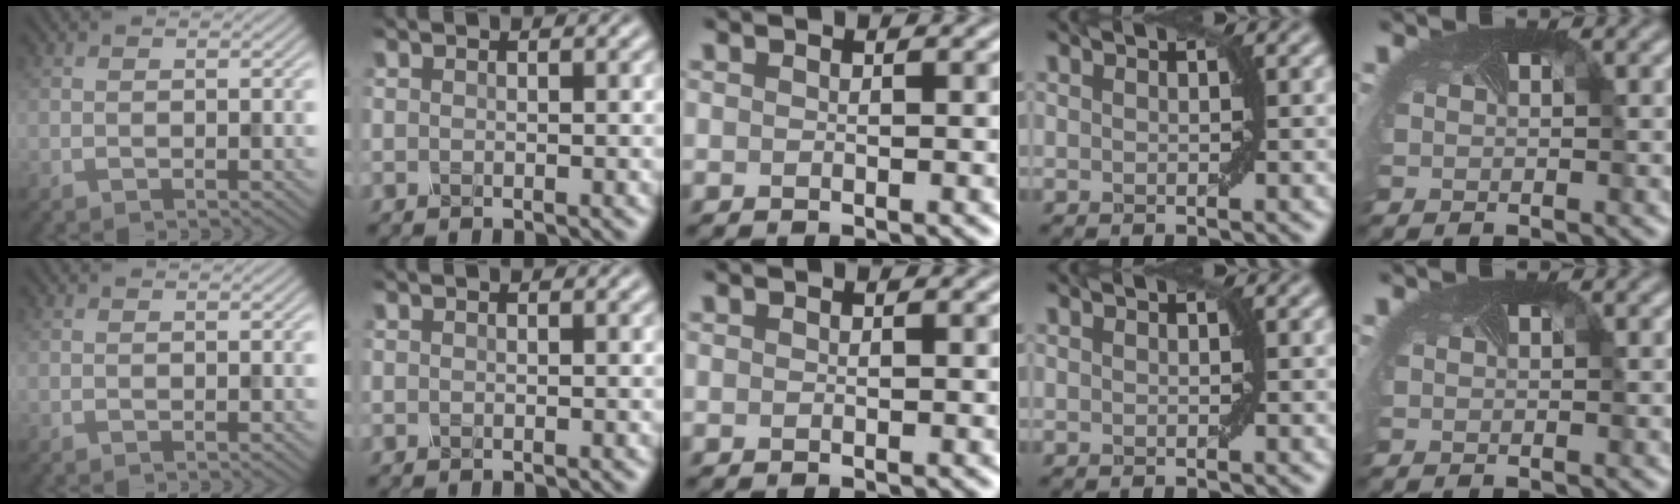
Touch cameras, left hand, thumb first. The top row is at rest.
{}